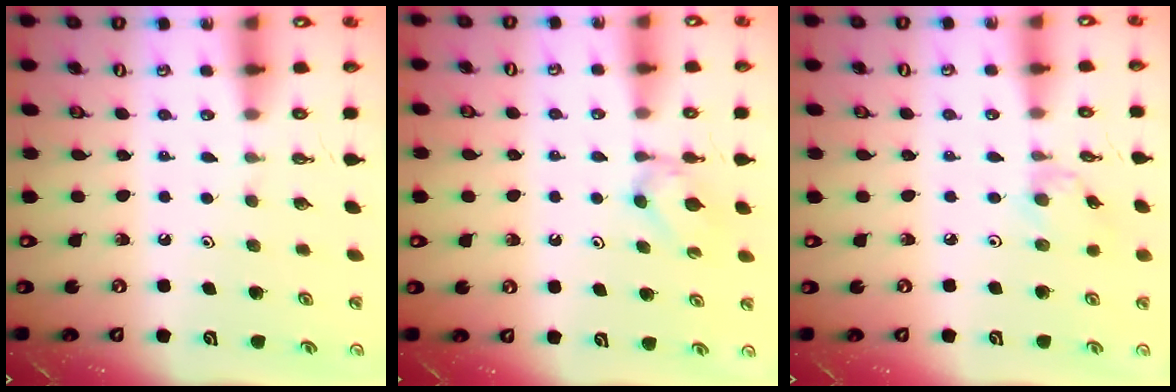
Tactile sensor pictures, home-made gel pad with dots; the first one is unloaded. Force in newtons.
{"total": 4.0, "press": 4.0, "slide": 0.6}
{"total": 2.6, "press": 2.5, "slide": 0.5}